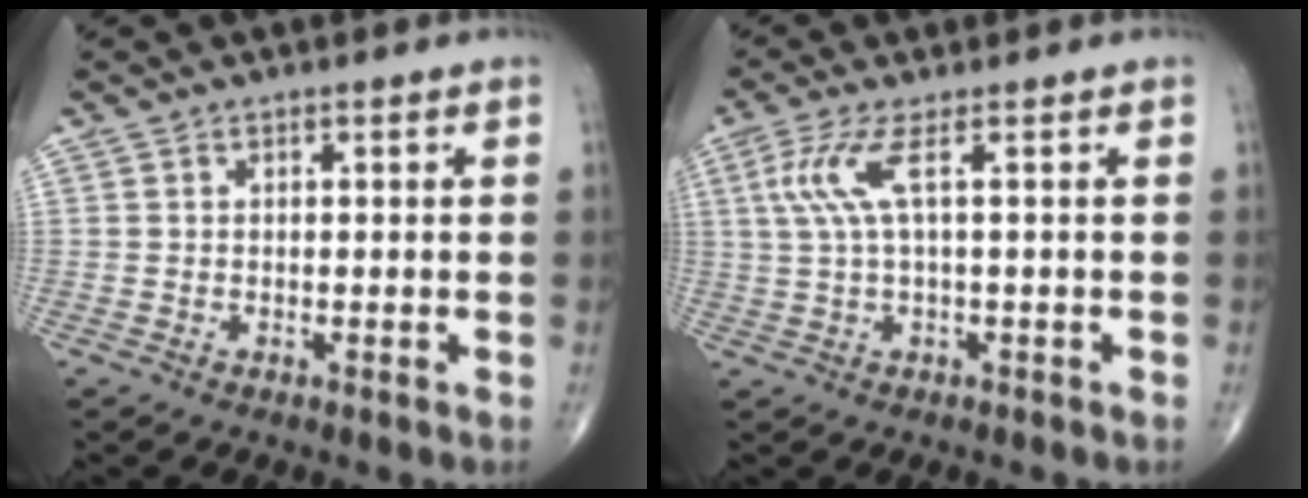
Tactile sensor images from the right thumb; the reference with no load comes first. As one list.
[{"total": 5.3, "force": [1.4, 0.6, 5.1], "torque": [-0.144, 0.008, 0.034]}]